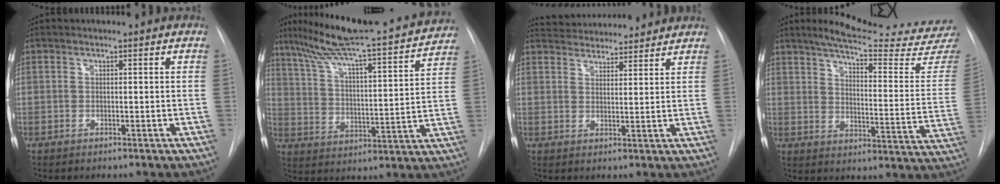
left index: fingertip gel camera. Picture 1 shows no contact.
{"total": 21.7, "force": [19.1, 0.2, 10.2], "torque": [-0.168, -0.005, 0.283]}
{"total": 11.2, "force": [10.7, 2.3, 2.5], "torque": [-0.035, 0.024, 0.152]}
{"total": 24.3, "force": [22.6, 0.6, 8.9], "torque": [-0.128, -0.107, 0.272]}